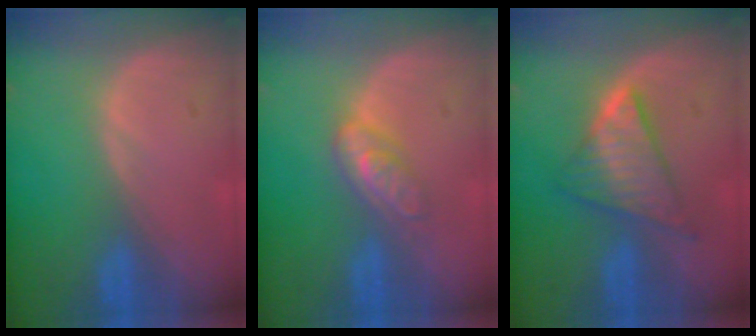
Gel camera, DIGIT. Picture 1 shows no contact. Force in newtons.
{"total": 4.7, "press": 4.3, "slide": 1.9}
{"total": 6.7, "press": 6.6, "slide": 0.3}